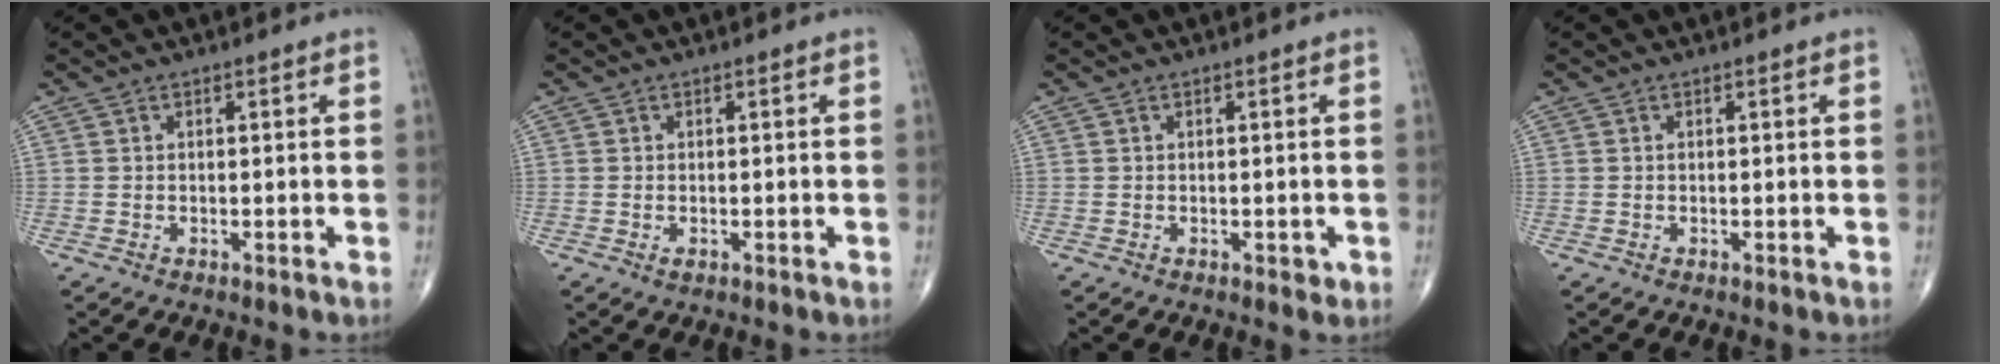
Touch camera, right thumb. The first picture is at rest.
{"total": 0.8, "force": [-0.3, 0.4, 0.6], "torque": [-0.008, -0.001, -0.005]}
{"total": 1.1, "force": [-0.2, 0.7, 0.8], "torque": [-0.001, 0.000, -0.002]}
{"total": 0.0}